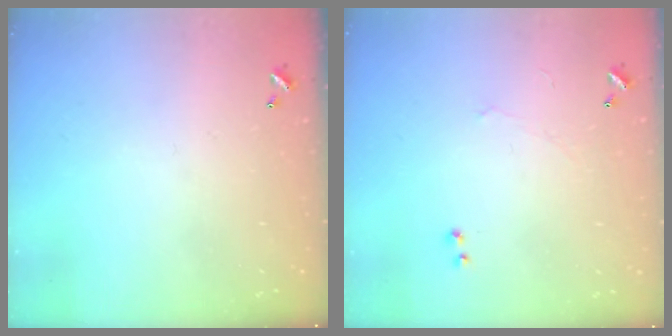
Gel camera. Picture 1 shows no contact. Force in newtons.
{"total": 1.3, "press": 1.1, "slide": 0.5}